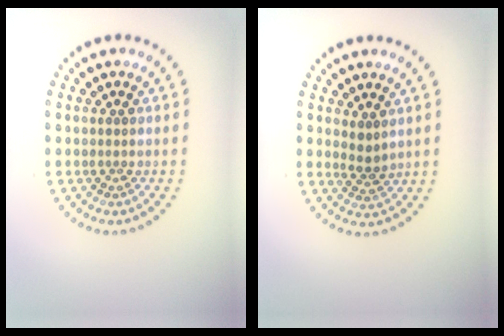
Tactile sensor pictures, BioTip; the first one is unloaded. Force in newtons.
{"total": 1.6, "press": 1.3, "slide": 1.0}